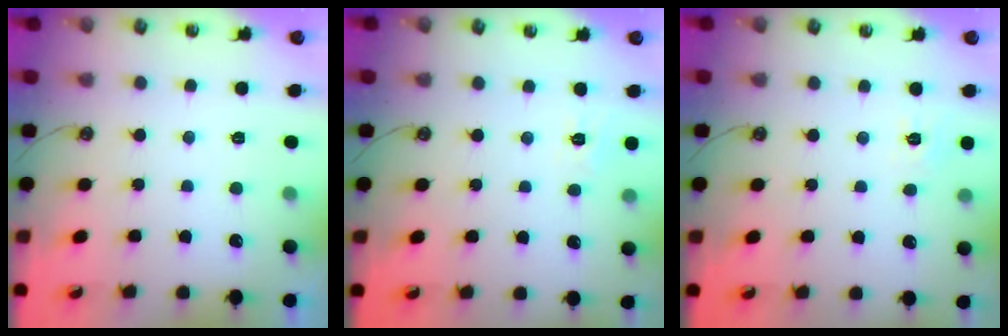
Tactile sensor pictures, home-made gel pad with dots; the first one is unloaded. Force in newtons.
{"total": 2.8, "press": 2.8, "slide": 0.5}
{"total": 6.2, "press": 6.2, "slide": 0.7}